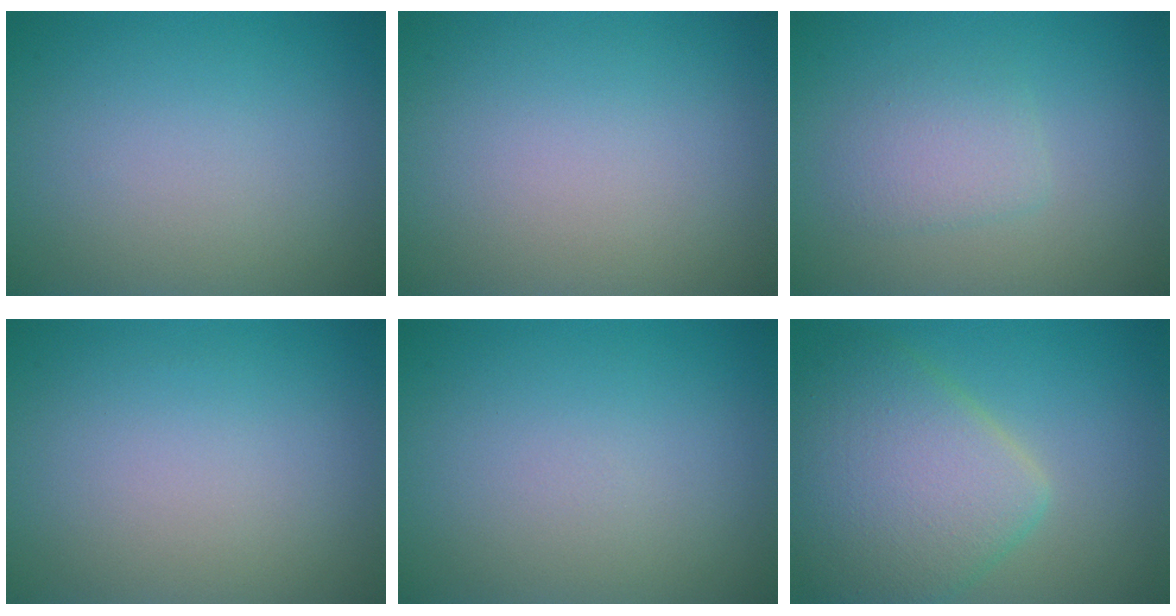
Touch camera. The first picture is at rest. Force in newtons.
{"total": 0.0}
{"total": 2.1, "press": 2.1, "slide": 0.1}
{"total": 0.0}
{"total": 0.0}
{"total": 7.4, "press": 7.4, "slide": 0.4}